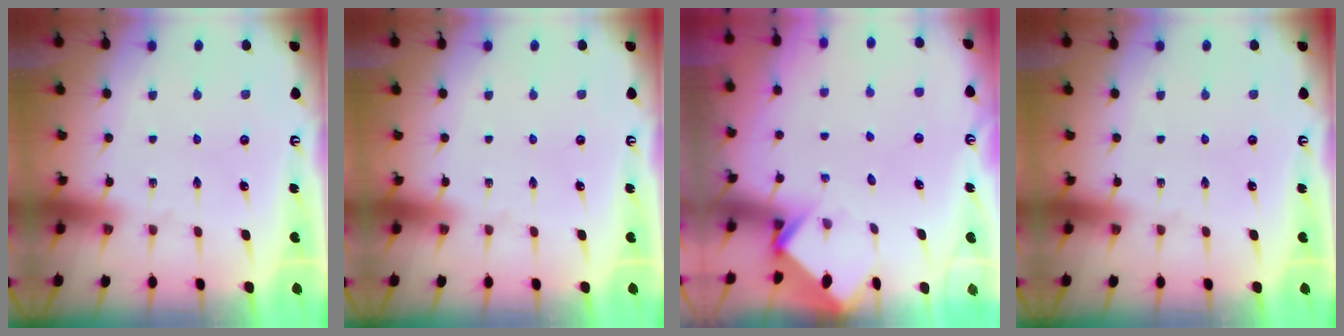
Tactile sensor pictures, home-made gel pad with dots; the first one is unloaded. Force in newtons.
{"total": 0.0}
{"total": 3.9, "press": 3.9, "slide": 0.2}
{"total": 0.0}